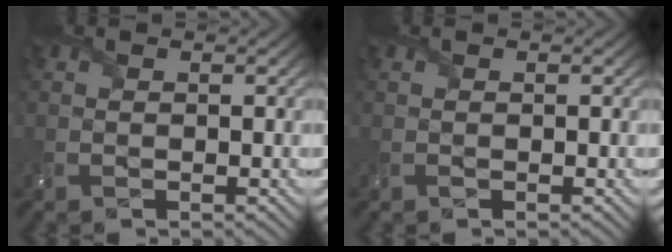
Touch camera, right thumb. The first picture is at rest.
{"total": 0.0}